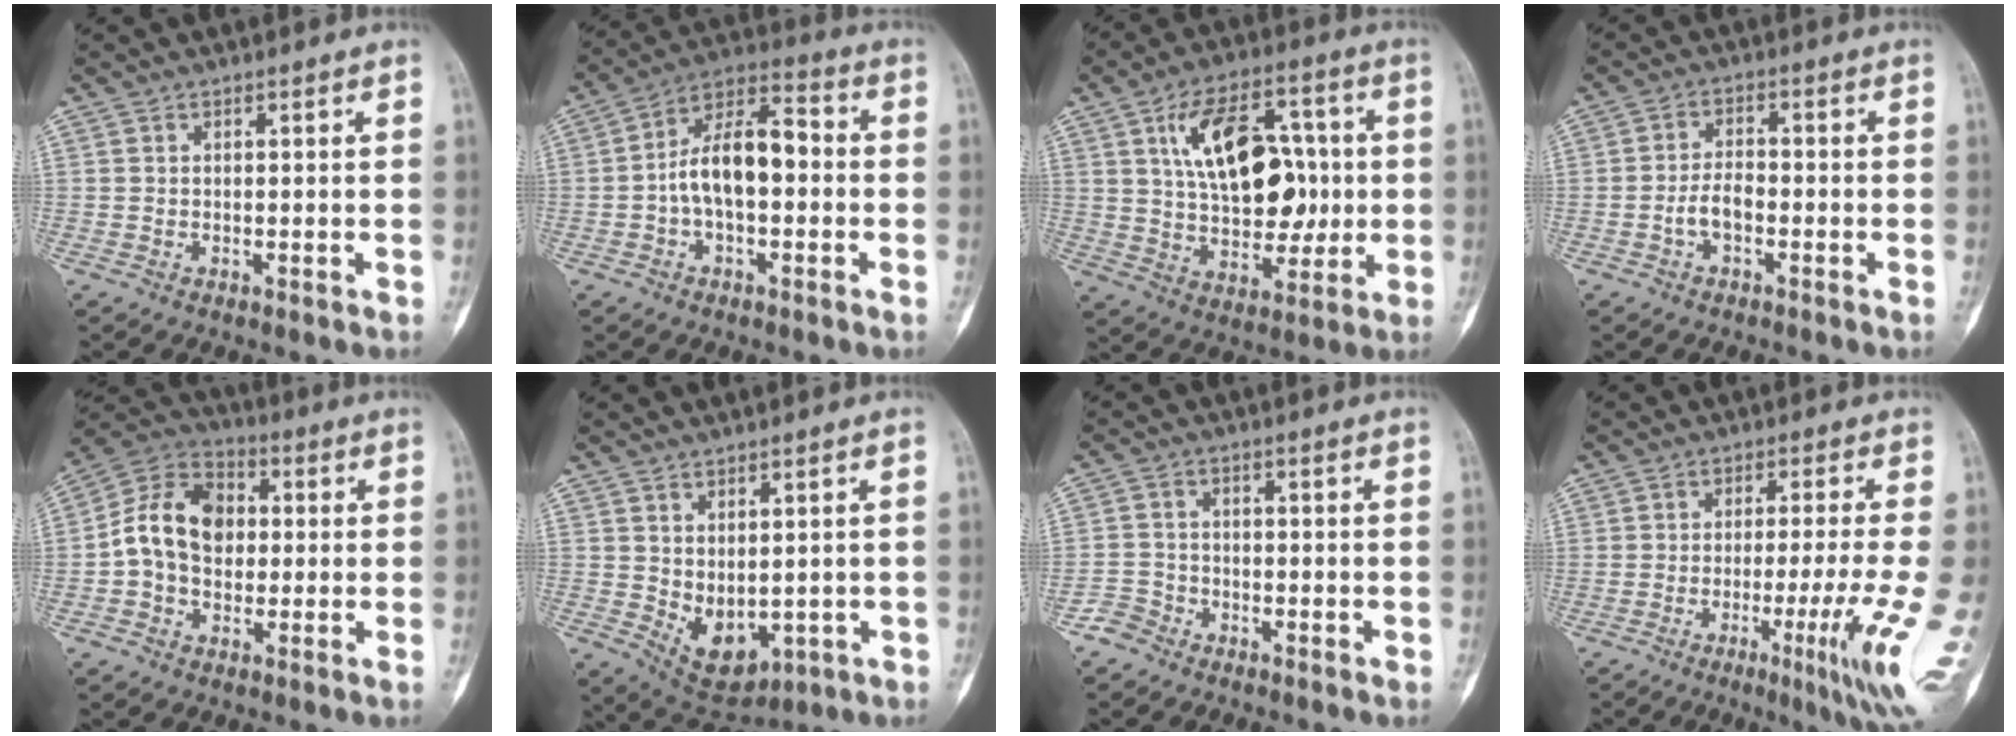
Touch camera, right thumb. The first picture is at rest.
{"total": 12.9, "force": [-1.0, 6.6, 11.1], "torque": [-0.183, 0.046, -0.023]}
{"total": 18.5, "force": [3.2, 11.1, 14.5], "torque": [-0.196, 0.009, 0.059]}
{"total": 3.9, "force": [-1.5, 2.0, 3.0], "torque": [-0.055, 0.019, -0.031]}
{"total": 11.8, "force": [0.5, 9.6, 6.8], "torque": [-0.108, 0.037, -0.003]}
{"total": 8.1, "force": [-0.7, 5.0, 6.3], "torque": [-0.074, -0.008, 0.021]}
{"total": 3.1, "force": [-2.4, 2.0, -0.1], "torque": [0.008, 0.011, -0.052]}
{"total": 9.6, "force": [-2.9, 0.0, 9.1], "torque": [-0.137, -0.017, -0.044]}